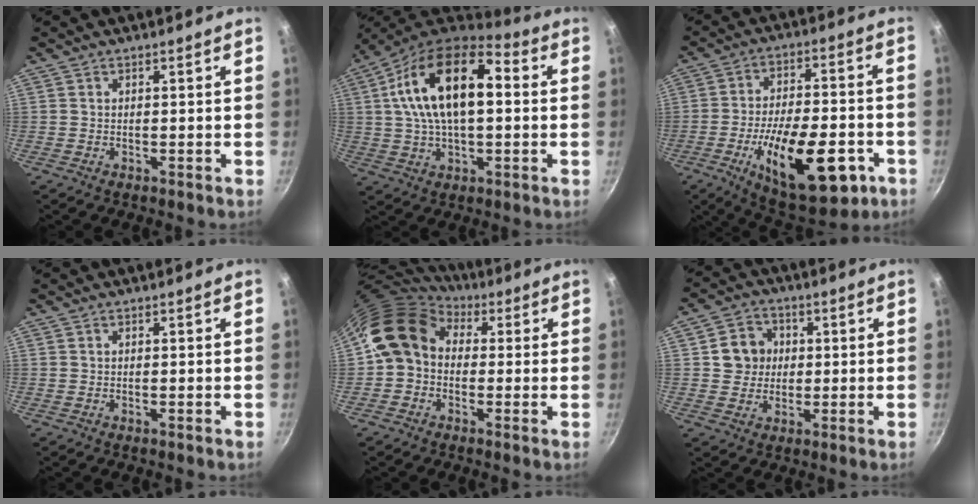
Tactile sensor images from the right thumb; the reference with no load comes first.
{"total": 20.3, "force": [3.1, 10.4, 17.2], "torque": [-0.298, 0.029, 0.041]}
{"total": 21.1, "force": [-7.9, 8.9, 17.4], "torque": [-0.278, 0.018, -0.111]}
{"total": 0.0}
{"total": 12.5, "force": [1.0, 9.9, 7.6], "torque": [-0.133, 0.038, 0.005]}
{"total": 7.5, "force": [1.0, 6.8, 2.9], "torque": [-0.015, 0.003, 0.012]}